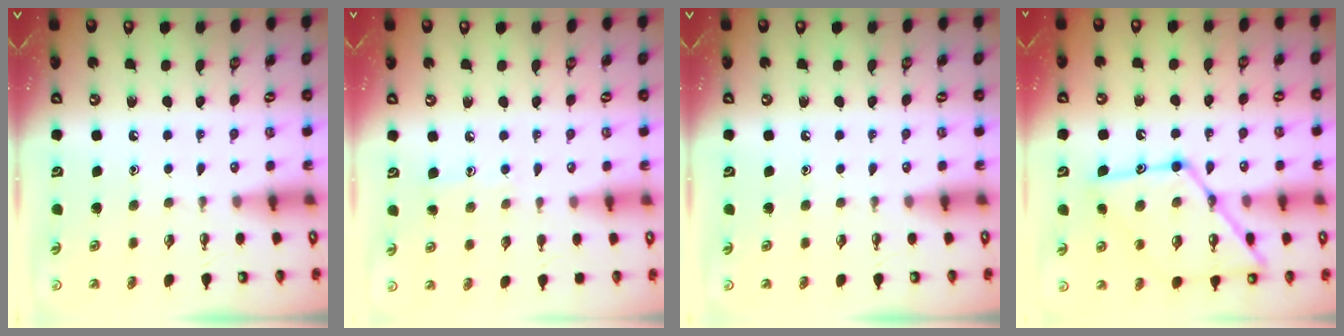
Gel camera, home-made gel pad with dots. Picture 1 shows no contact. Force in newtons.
{"total": 5.6, "press": 5.6, "slide": 0.6}
{"total": 0.0}
{"total": 19.1, "press": 19.0, "slide": 1.6}